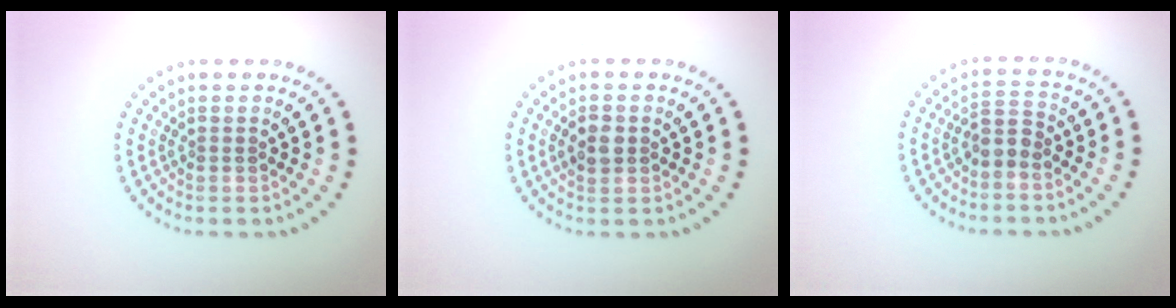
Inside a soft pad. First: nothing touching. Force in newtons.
{"total": 1.8, "press": 1.8, "slide": 0.3}
{"total": 1.8, "press": 1.6, "slide": 1.0}